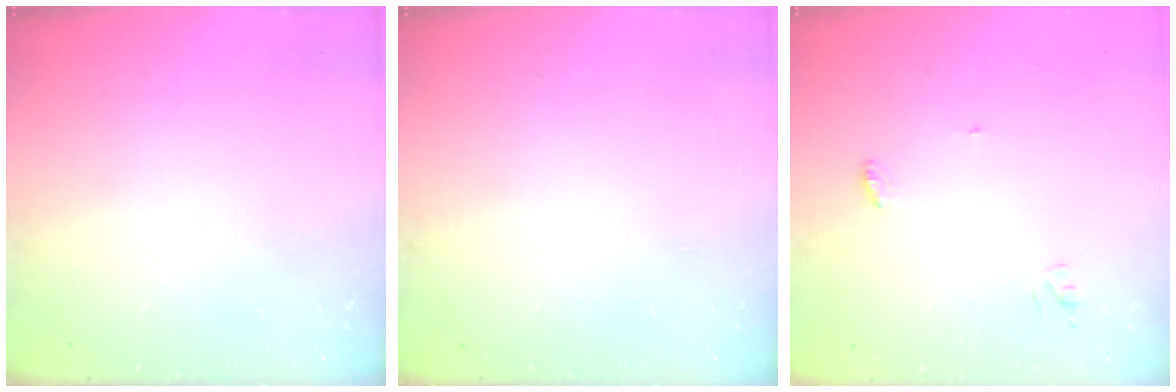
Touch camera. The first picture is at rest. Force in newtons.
{"total": 0.0}
{"total": 3.3, "press": 3.2, "slide": 0.3}